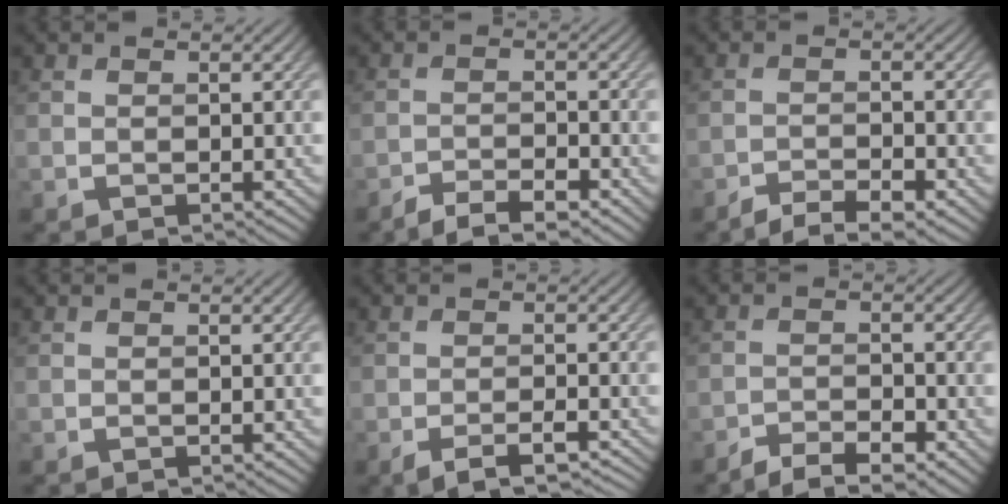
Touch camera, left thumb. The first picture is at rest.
{"total": 4.0, "force": [-3.2, 0.8, 2.2], "torque": [-0.041, 0.002, -0.057]}
{"total": 3.9, "force": [-3.1, 0.8, 2.3], "torque": [-0.042, 0.000, -0.053]}
{"total": 0.0}
{"total": 4.0, "force": [-2.7, 0.9, 2.8], "torque": [-0.047, 0.002, -0.042]}
{"total": 4.3, "force": [-3.4, 1.1, 2.4], "torque": [-0.044, 0.000, -0.059]}